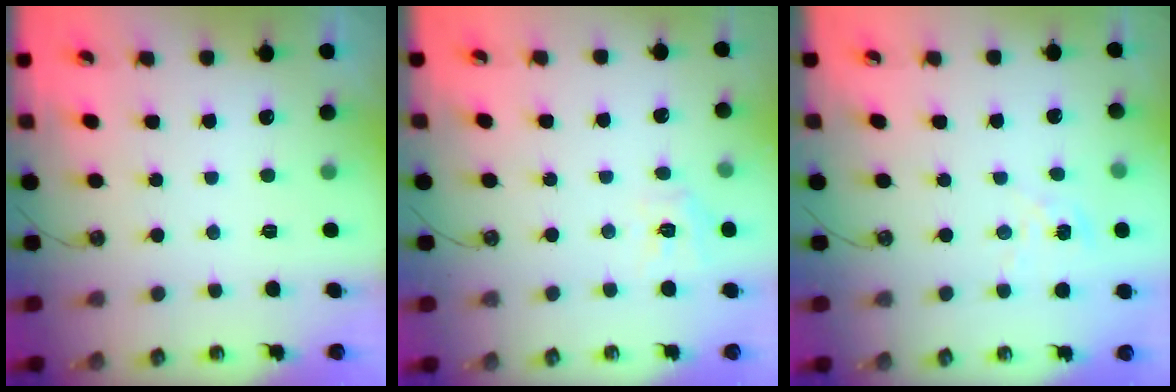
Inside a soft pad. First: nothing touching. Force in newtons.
{"total": 9.5, "press": 9.5, "slide": 1.1}
{"total": 2.5, "press": 2.5, "slide": 0.2}